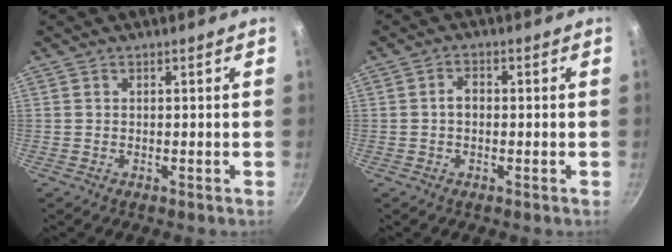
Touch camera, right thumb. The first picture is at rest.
{"total": 2.3, "force": [-0.2, 1.6, 1.6], "torque": [-0.022, 0.011, -0.005]}